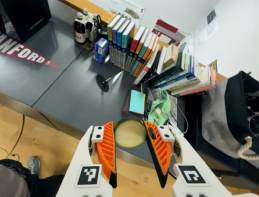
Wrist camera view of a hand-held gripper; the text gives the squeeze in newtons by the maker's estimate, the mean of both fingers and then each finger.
{"total": 9.0, "left": 9.2, "right": 8.7}